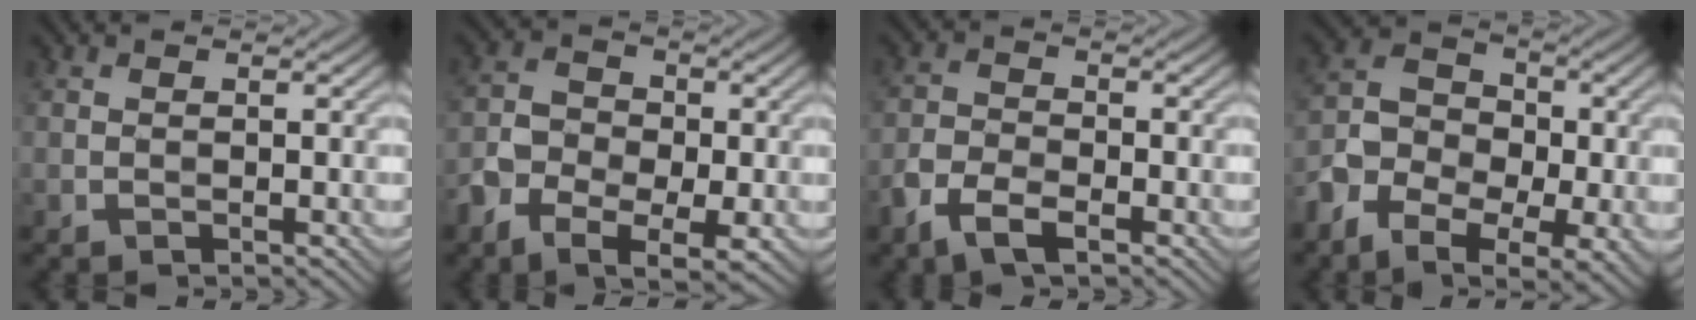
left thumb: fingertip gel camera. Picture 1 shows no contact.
{"total": 8.6, "force": [-4.3, 5.4, 5.2], "torque": [-0.107, -0.015, -0.088]}
{"total": 5.2, "force": [-3.3, 2.3, 3.4], "torque": [-0.073, -0.005, -0.072]}
{"total": 12.3, "force": [-6.0, 7.8, 7.3], "torque": [-0.155, -0.026, -0.121]}